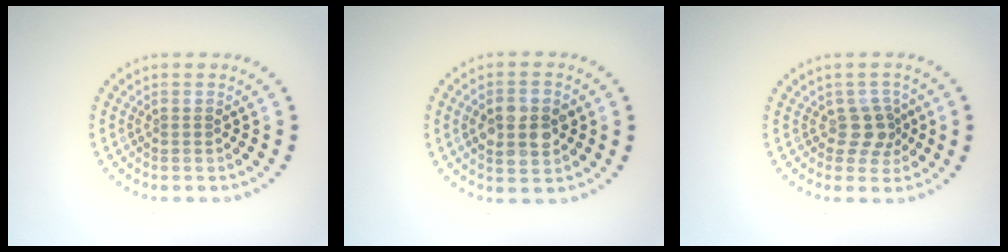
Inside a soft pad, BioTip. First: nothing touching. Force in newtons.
{"total": 4.2, "press": 4.2, "slide": 0.1}
{"total": 2.3, "press": 1.9, "slide": 1.3}